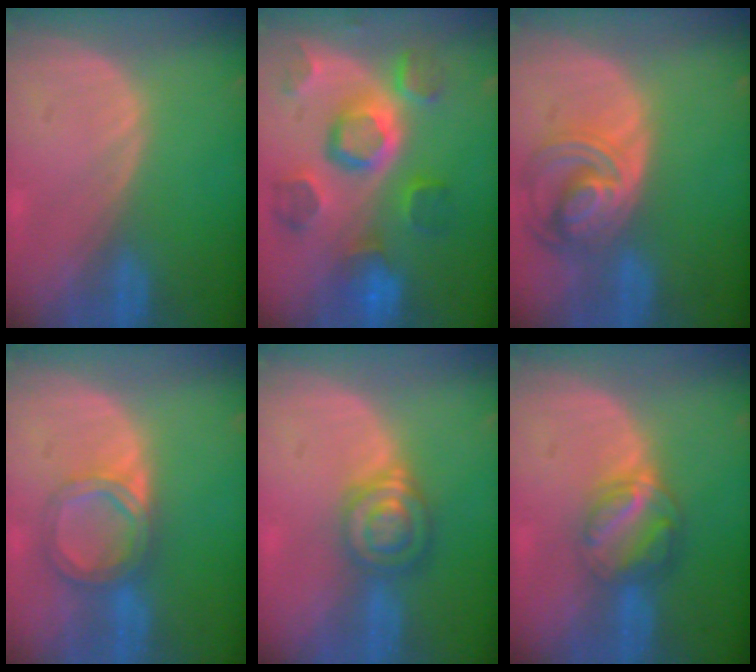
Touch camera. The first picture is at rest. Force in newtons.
{"total": 11.1, "press": 9.9, "slide": 5.2}
{"total": 8.2, "press": 7.1, "slide": 4.1}
{"total": 6.1, "press": 5.4, "slide": 3.0}
{"total": 6.5, "press": 5.8, "slide": 3.0}
{"total": 6.5, "press": 5.5, "slide": 3.4}